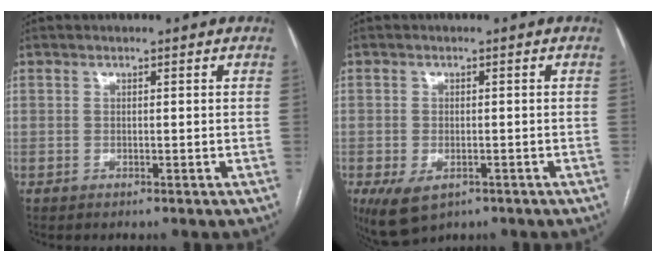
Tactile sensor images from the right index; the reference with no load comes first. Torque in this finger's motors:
{"motor_torque": [1.07, -1.08, 0.06, 0.01]}